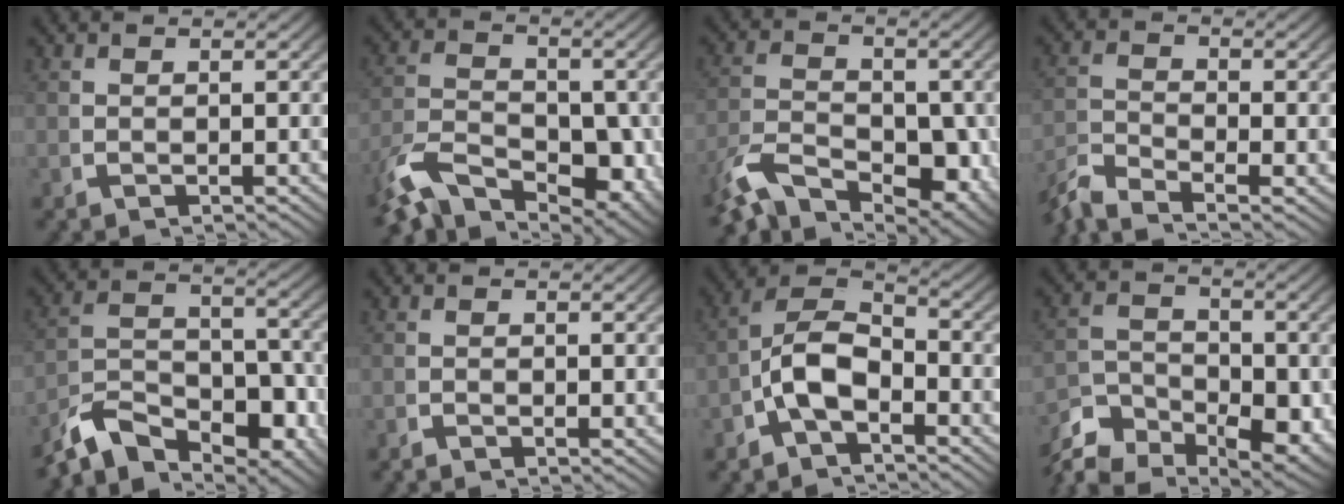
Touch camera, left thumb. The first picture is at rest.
{"total": 8.1, "force": [-3.5, 4.9, 5.5], "torque": [-0.094, -0.034, -0.054]}
{"total": 7.0, "force": [-3.0, 4.0, 4.9], "torque": [-0.079, -0.029, -0.050]}
{"total": 5.0, "force": [-4.1, 1.6, 2.3], "torque": [-0.046, -0.025, -0.068]}
{"total": 9.1, "force": [-4.3, 5.4, 6.0], "torque": [-0.110, -0.034, -0.069]}
{"total": 0.5, "force": [-0.5, 0.1, 0.1], "torque": [0.000, -0.007, -0.011]}
{"total": 8.9, "force": [-1.8, 6.4, 5.8], "torque": [-0.126, -0.027, -0.030]}
{"total": 7.3, "force": [-4.5, 4.2, 4.0], "torque": [-0.053, -0.036, -0.071]}